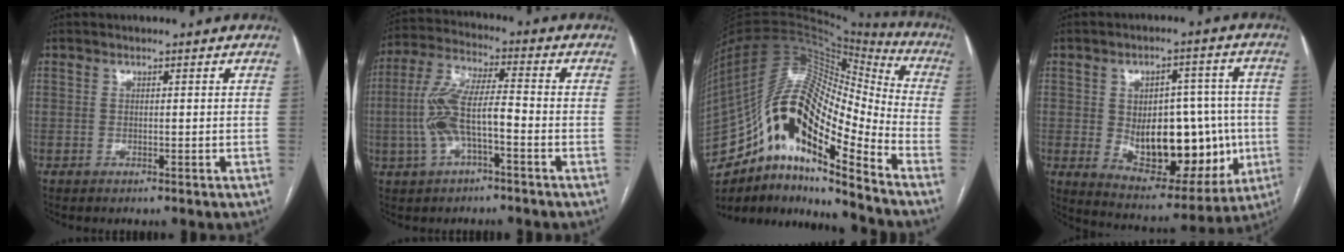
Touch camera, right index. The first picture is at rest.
{"total": 10.2, "force": [-2.4, 3.0, 9.5], "torque": [-0.208, 0.019, -0.043]}
{"total": 23.7, "force": [-13.1, 6.2, 18.8], "torque": [-0.347, 0.031, -0.226]}
{"total": 18.4, "force": [-1.9, 9.7, 15.5], "torque": [-0.220, 0.016, 0.001]}